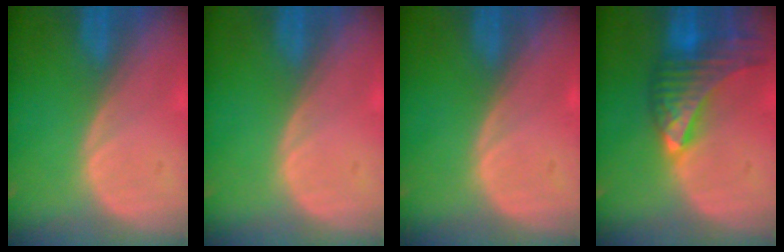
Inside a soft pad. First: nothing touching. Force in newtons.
{"total": 0.0}
{"total": 0.0}
{"total": 9.8, "press": 8.7, "slide": 4.5}